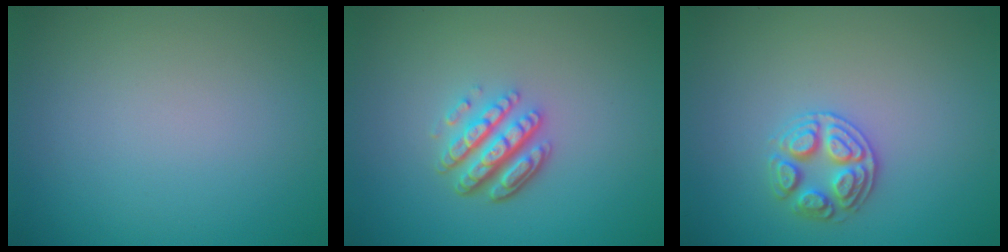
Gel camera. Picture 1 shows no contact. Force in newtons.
{"total": 4.6, "press": 3.4, "slide": 3.1}
{"total": 2.7, "press": 2.7, "slide": 0.5}